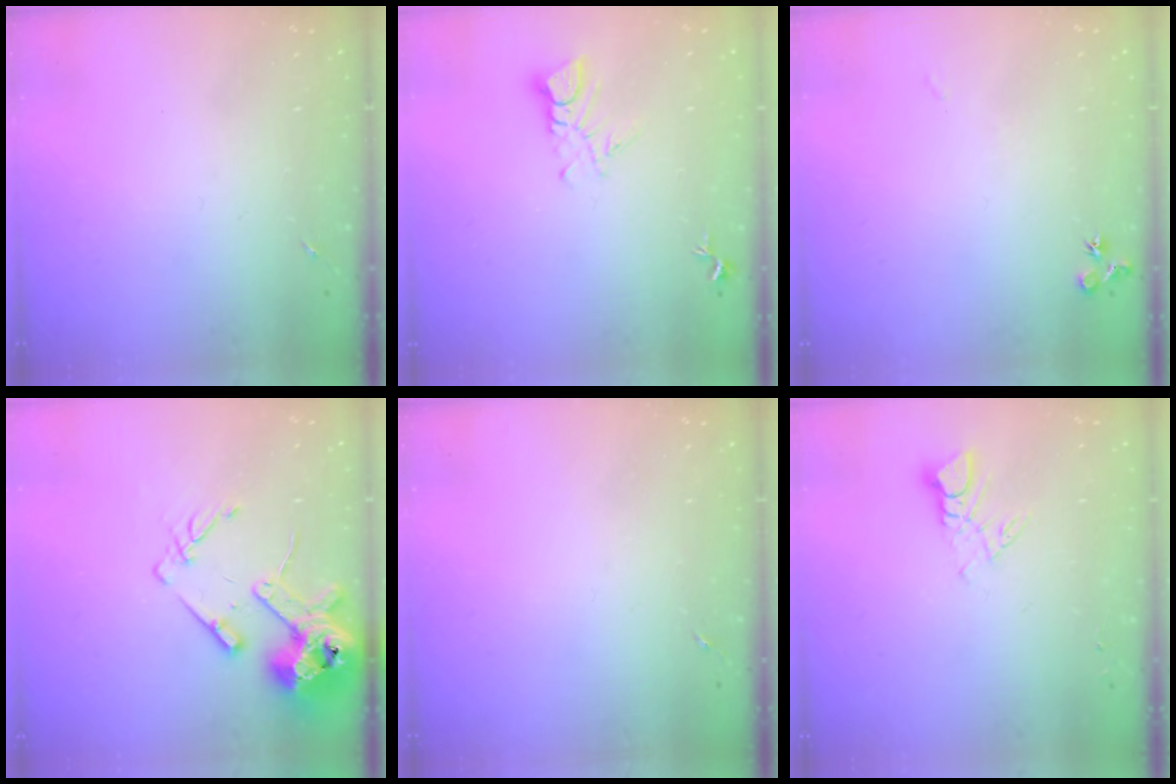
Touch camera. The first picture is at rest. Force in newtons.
{"total": 5.0, "press": 5.0, "slide": 0.3}
{"total": 6.6, "press": 6.6, "slide": 0.6}
{"total": 15.2, "press": 14.9, "slide": 2.8}
{"total": 0.0}
{"total": 5.0, "press": 5.0, "slide": 0.3}